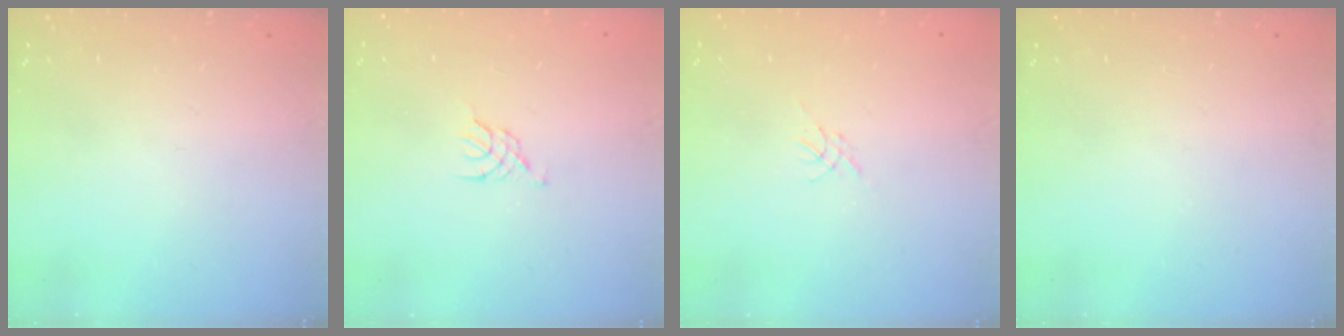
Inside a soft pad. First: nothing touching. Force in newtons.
{"total": 0.8, "press": 0.7, "slide": 0.3}
{"total": 0.0}
{"total": 0.0}